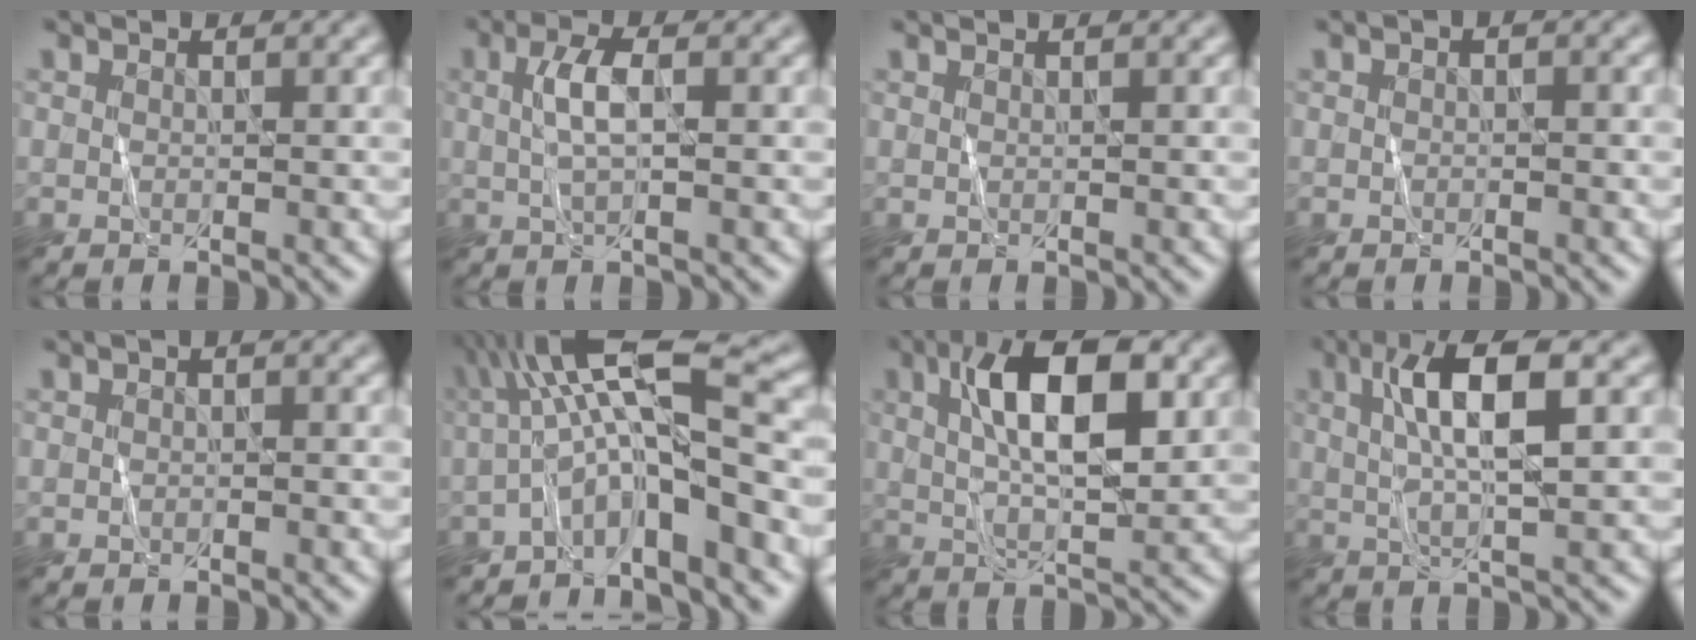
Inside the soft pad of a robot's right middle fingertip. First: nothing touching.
{"total": 2.7, "force": [0.3, 0.8, 2.6], "torque": [-0.057, 0.008, 0.005]}
{"total": 1.2, "force": [0.9, 0.4, 0.7], "torque": [-0.006, 0.001, 0.003]}
{"total": 0.7, "force": [0.2, 0.3, 0.6], "torque": [-0.011, -0.001, 0.000]}
{"total": 1.1, "force": [0.3, 0.6, 0.9], "torque": [-0.011, -0.004, 0.000]}
{"total": 8.4, "force": [-1.8, 1.9, 8.0], "torque": [-0.136, 0.031, -0.044]}
{"total": 9.3, "force": [2.3, 3.5, 8.3], "torque": [-0.136, 0.013, 0.034]}
{"total": 6.8, "force": [1.6, 1.8, 6.4], "torque": [-0.113, 0.013, 0.027]}